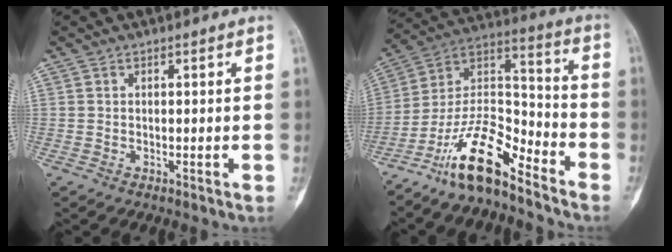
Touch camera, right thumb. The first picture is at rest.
{"total": 14.7, "force": [-10.8, 4.5, 8.9], "torque": [-0.156, 0.091, -0.205]}